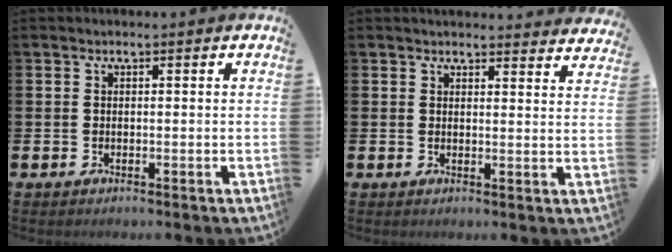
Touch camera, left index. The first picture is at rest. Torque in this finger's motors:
{"motor_torque": [0.84, -1.09, 0.07, 0.02]}